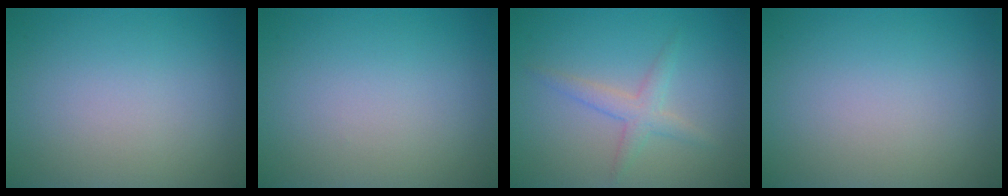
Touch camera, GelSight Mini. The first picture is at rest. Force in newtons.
{"total": 0.0}
{"total": 2.2, "press": 2.2, "slide": 0.1}
{"total": 0.0}